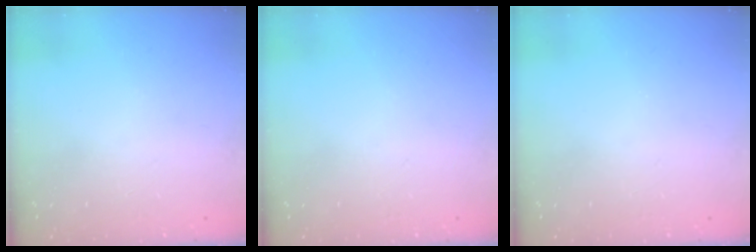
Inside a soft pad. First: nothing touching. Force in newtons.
{"total": 0.0}
{"total": 0.0}